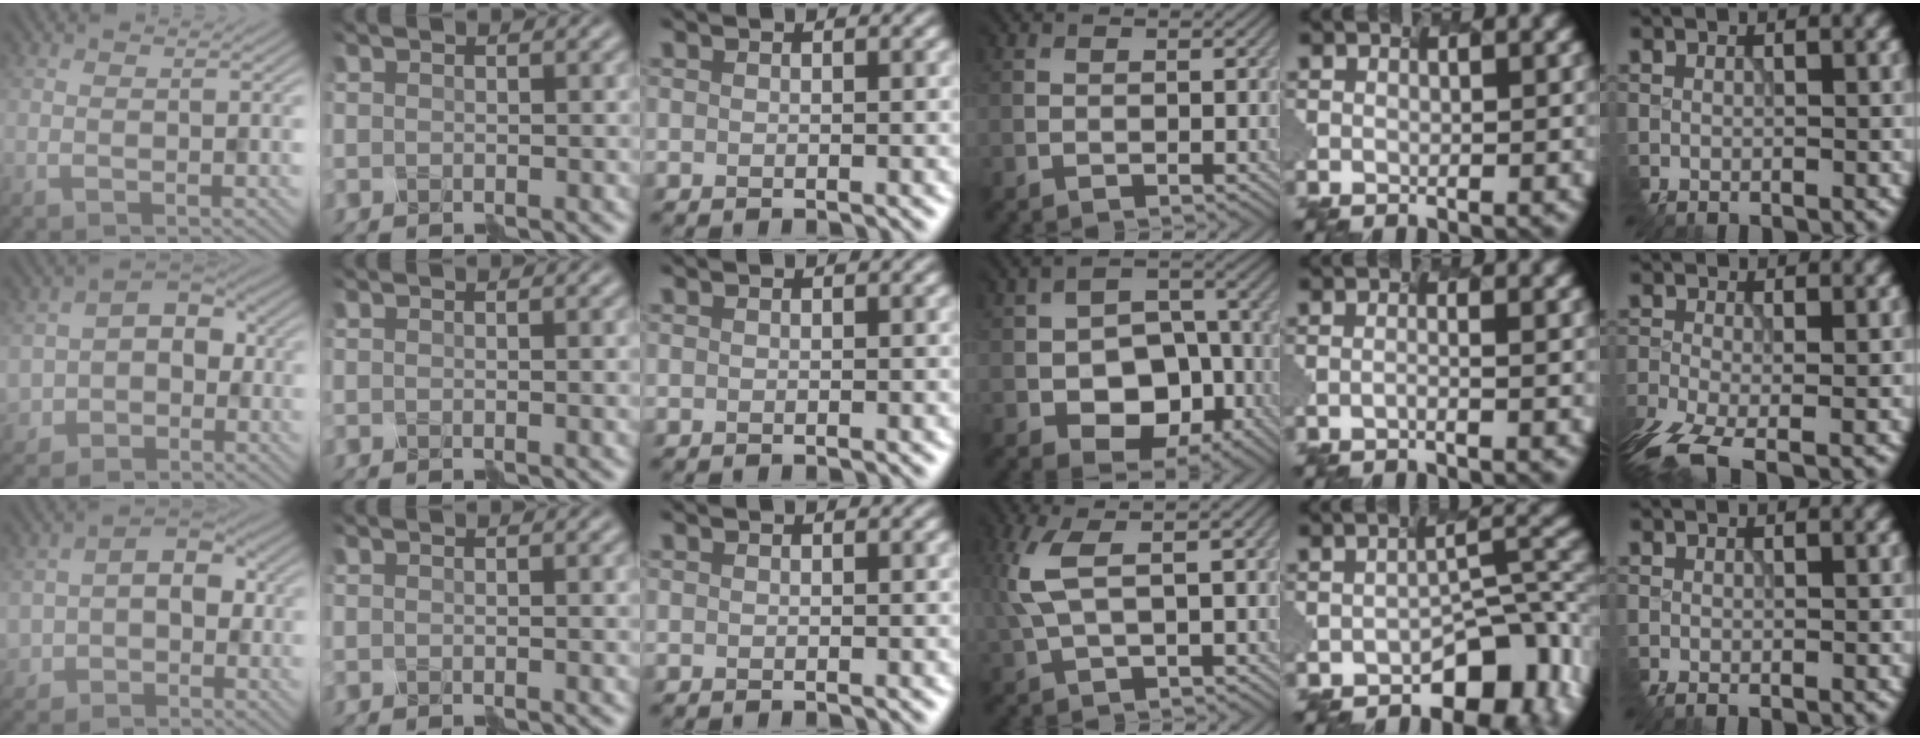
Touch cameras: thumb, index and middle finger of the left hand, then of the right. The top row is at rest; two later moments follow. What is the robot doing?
{"motion": "disassemble", "object": "velcro strap"}